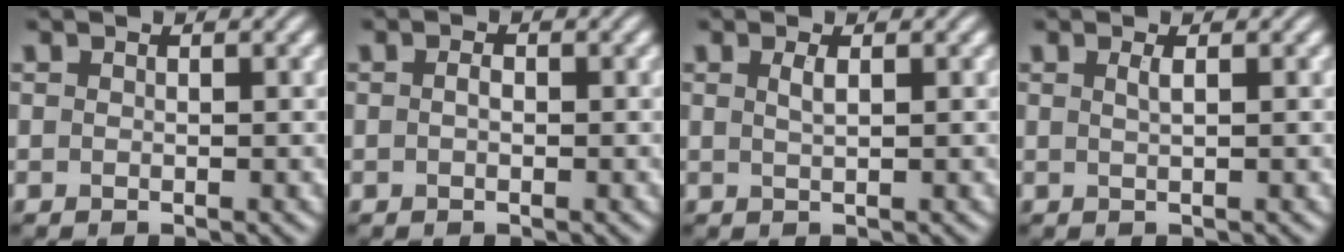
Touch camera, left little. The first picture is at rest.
{"total": 0.8, "force": [0.0, 0.5, 0.7], "torque": [-0.015, 0.001, -0.001]}
{"total": 1.2, "force": [0.5, 0.4, 1.1], "torque": [-0.019, 0.003, 0.007]}
{"total": 1.1, "force": [0.4, 0.4, 1.0], "torque": [-0.013, 0.003, 0.005]}